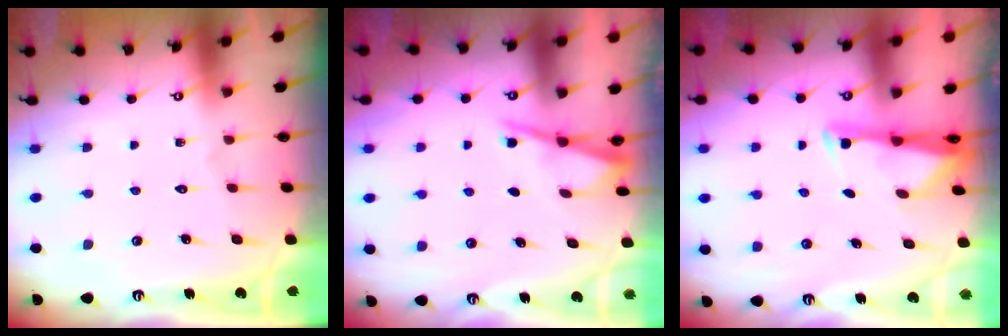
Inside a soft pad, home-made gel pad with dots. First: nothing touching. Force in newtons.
{"total": 2.4, "press": 2.4, "slide": 0.2}
{"total": 2.9, "press": 2.9, "slide": 0.4}